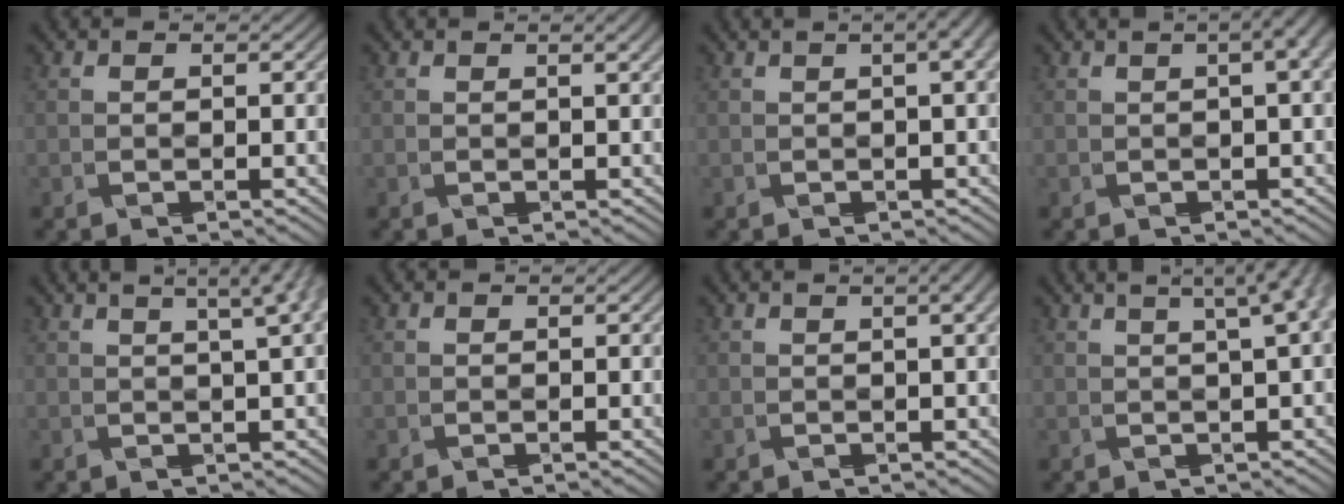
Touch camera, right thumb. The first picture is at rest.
{"total": 1.4, "force": [0.4, 0.5, 1.3], "torque": [-0.026, -0.001, 0.011]}
{"total": 4.0, "force": [0.8, 1.4, 3.6], "torque": [-0.055, 0.005, 0.022]}
{"total": 4.4, "force": [1.0, 1.6, 4.0], "torque": [-0.060, 0.005, 0.022]}
{"total": 5.5, "force": [2.5, 0.8, 4.8], "torque": [-0.059, 0.019, 0.031]}
{"total": 0.0}
{"total": 2.6, "force": [0.6, 0.9, 2.4], "torque": [-0.041, -0.001, 0.016]}
{"total": 6.5, "force": [2.0, 1.1, 6.0], "torque": [-0.079, 0.015, 0.027]}